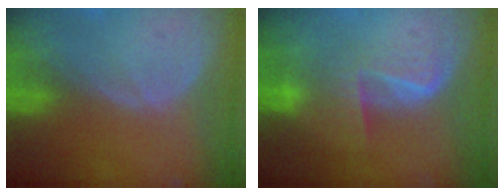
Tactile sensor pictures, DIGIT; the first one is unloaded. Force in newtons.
{"total": 5.9, "press": 5.4, "slide": 2.3}